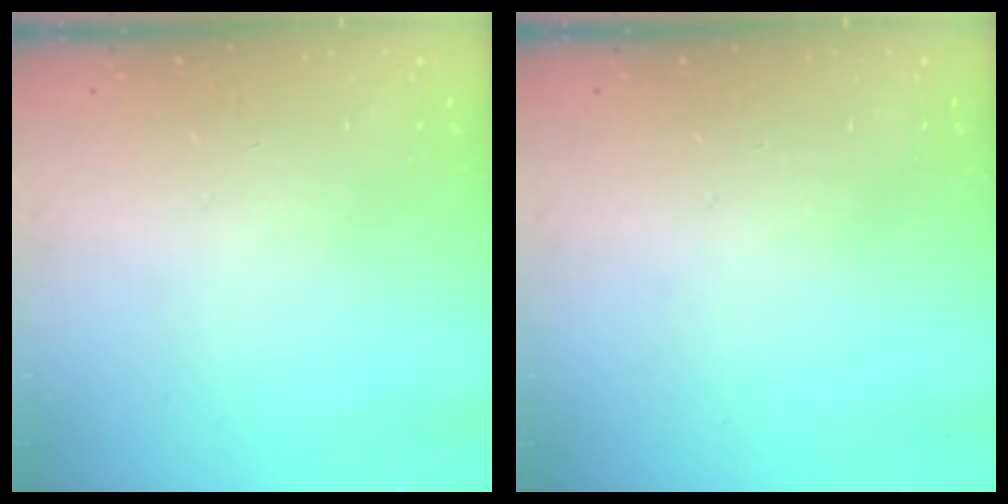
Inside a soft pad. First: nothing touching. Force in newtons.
{"total": 0.0}